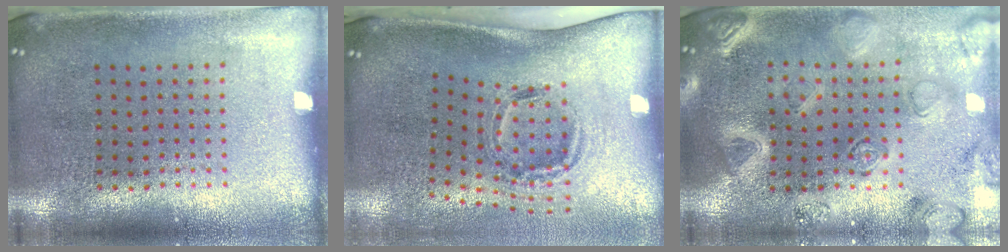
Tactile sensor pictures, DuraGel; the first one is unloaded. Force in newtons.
{"total": 1.7, "press": 1.2, "slide": 1.3}
{"total": 3.0, "press": 2.9, "slide": 0.8}